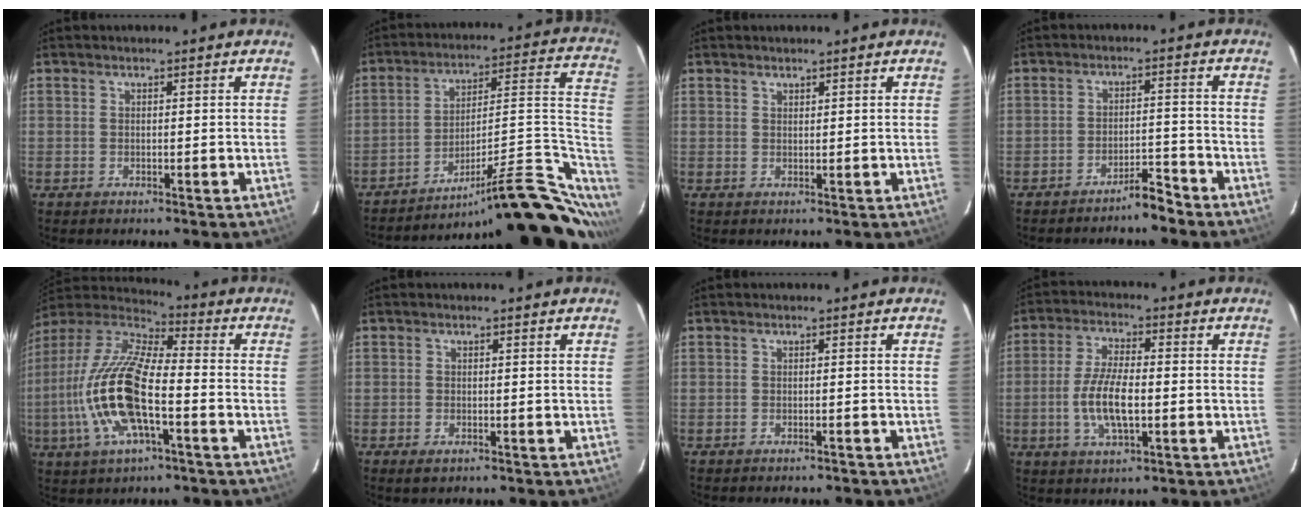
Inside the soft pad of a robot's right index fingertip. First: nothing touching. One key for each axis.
{"total": 23.5, "fx": -13.4, "fy": 5.9, "fz": 18.3, "tx": -0.230, "ty": 0.023, "tz": -0.190}
{"total": 0.8, "fx": 0.7, "fy": 0.4, "fz": 0.2, "tx": -0.004, "ty": 0.002, "tz": 0.014}
{"total": 4.3, "fx": -4.0, "fy": 0.7, "fz": 1.6, "tx": -0.037, "ty": 0.009, "tz": -0.061}
{"total": 18.8, "fx": -5.0, "fy": 6.3, "fz": 17.0, "tx": -0.350, "ty": -0.009, "tz": -0.106}
{"total": 1.5, "fx": -0.9, "fy": 0.8, "fz": 0.8, "tx": -0.015, "ty": -0.004, "tz": -0.016}
{"total": 1.2, "fx": -1.2, "fy": 0.2, "fz": 0.2, "tx": -0.009, "ty": 0.004, "tz": -0.015}
{"total": 8.9, "fx": -1.8, "fy": 3.1, "fz": 8.2, "tx": -0.166, "ty": -0.002, "tz": -0.034}